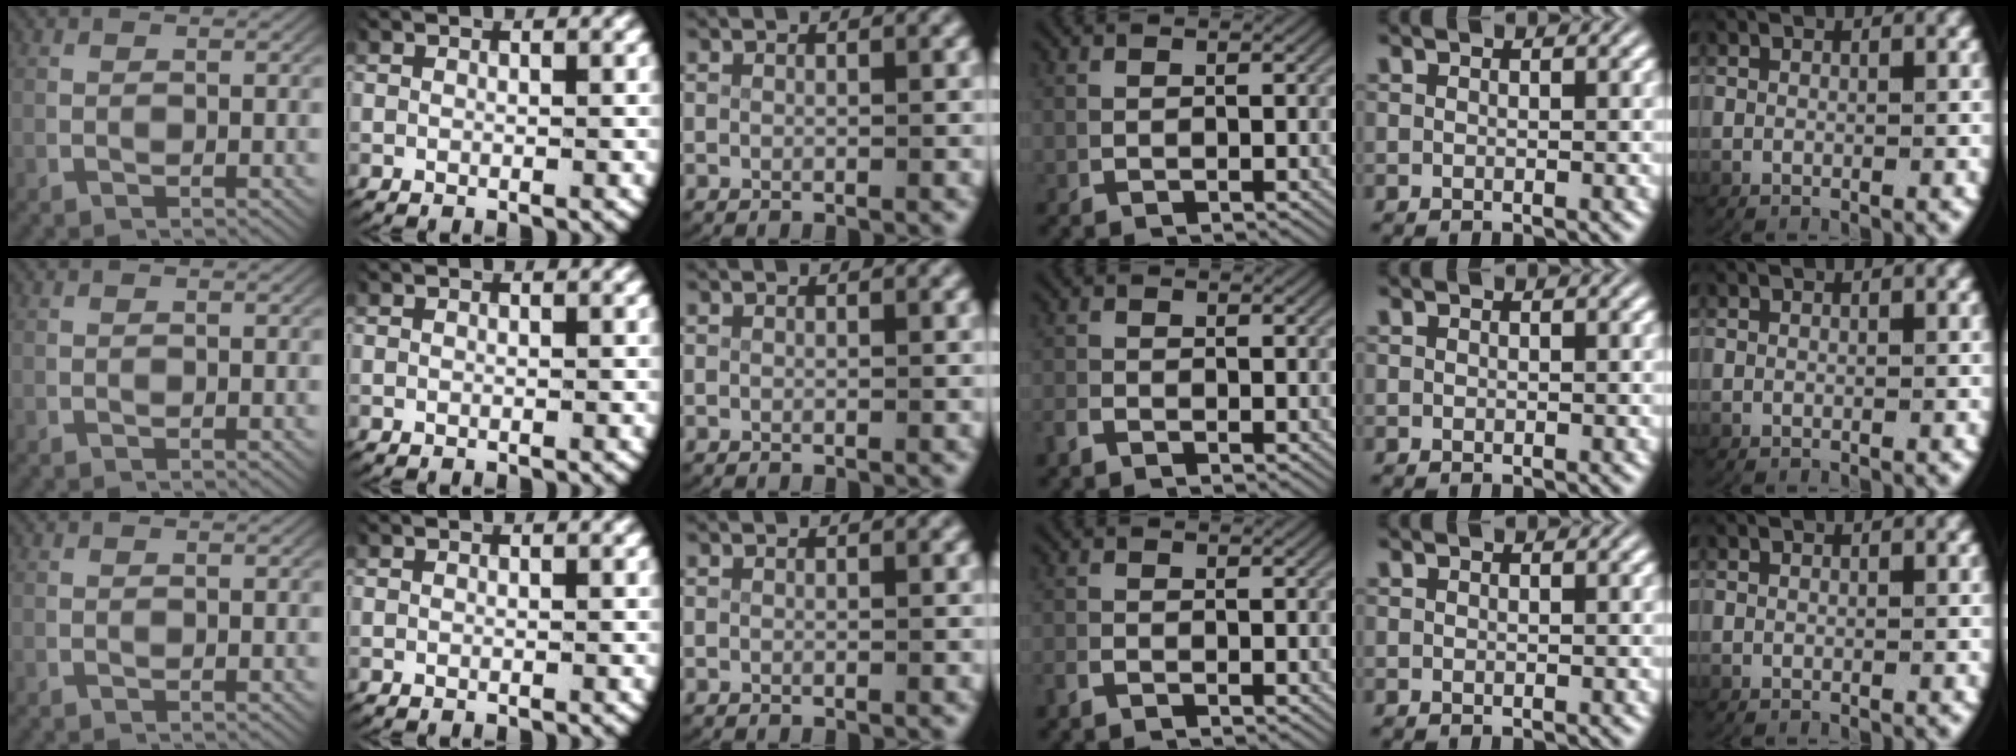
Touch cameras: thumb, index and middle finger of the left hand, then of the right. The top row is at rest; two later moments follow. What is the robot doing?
{"motion": "lift_and_place", "object": "paper"}